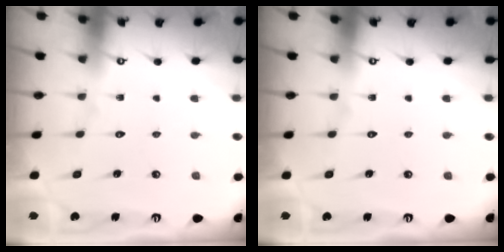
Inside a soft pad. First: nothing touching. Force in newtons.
{"total": 0.0}